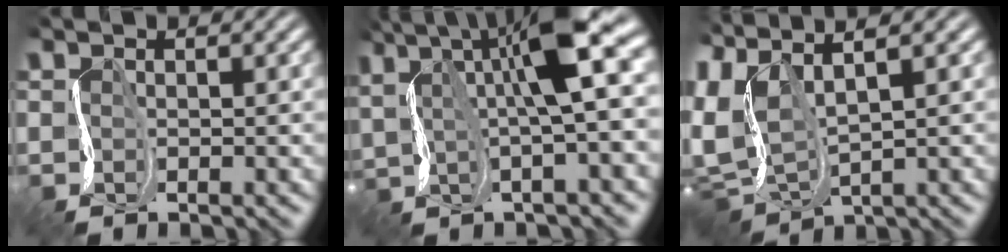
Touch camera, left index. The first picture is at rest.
{"total": 10.0, "force": [3.7, 2.9, 8.8], "torque": [-0.163, 0.016, 0.061]}
{"total": 7.1, "force": [1.9, 3.1, 6.1], "torque": [-0.161, 0.000, 0.040]}